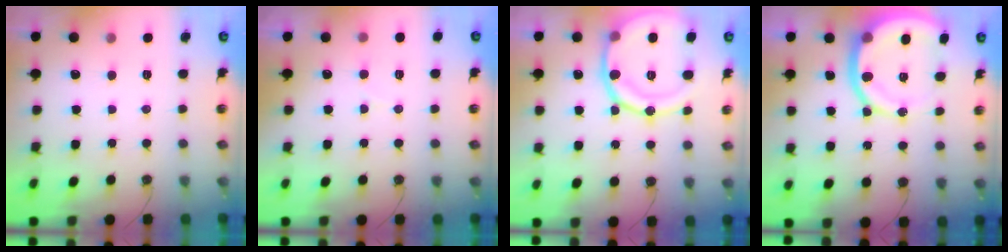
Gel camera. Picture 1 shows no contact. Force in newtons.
{"total": 5.3, "press": 5.3, "slide": 0.4}
{"total": 18.5, "press": 18.4, "slide": 2.1}
{"total": 13.8, "press": 13.7, "slide": 1.8}